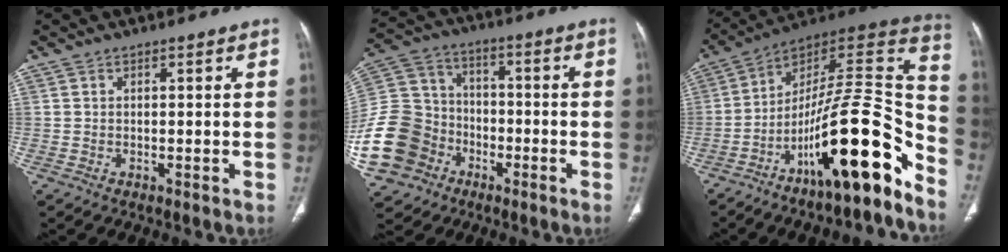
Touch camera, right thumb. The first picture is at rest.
{"total": 20.1, "force": [-7.7, 16.2, 8.9], "torque": [-0.198, 0.054, -0.133]}
{"total": 25.0, "force": [-14.2, 5.5, 19.9], "torque": [-0.274, 0.103, -0.229]}